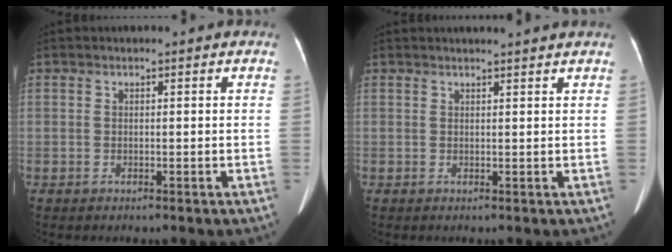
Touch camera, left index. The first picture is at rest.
{"total": 3.1, "force": [2.9, -0.6, 1.0], "torque": [-0.014, 0.007, 0.035]}